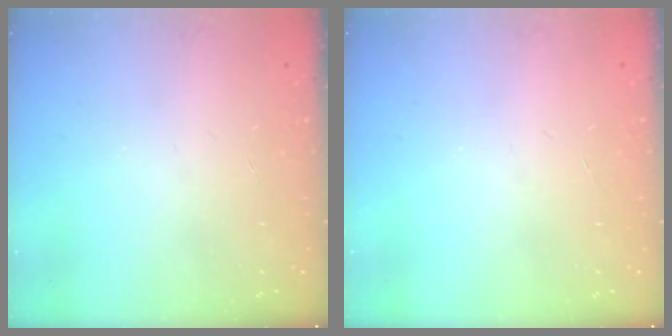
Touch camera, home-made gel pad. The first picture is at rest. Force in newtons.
{"total": 0.0}